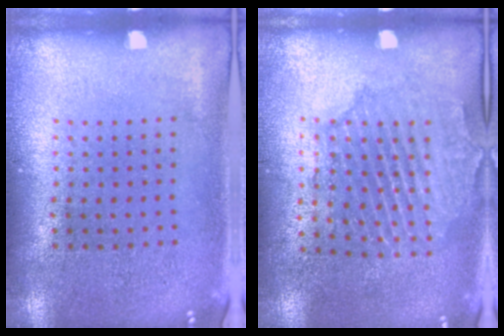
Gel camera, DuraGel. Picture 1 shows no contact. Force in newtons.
{"total": 1.6, "press": 1.6, "slide": 0.2}